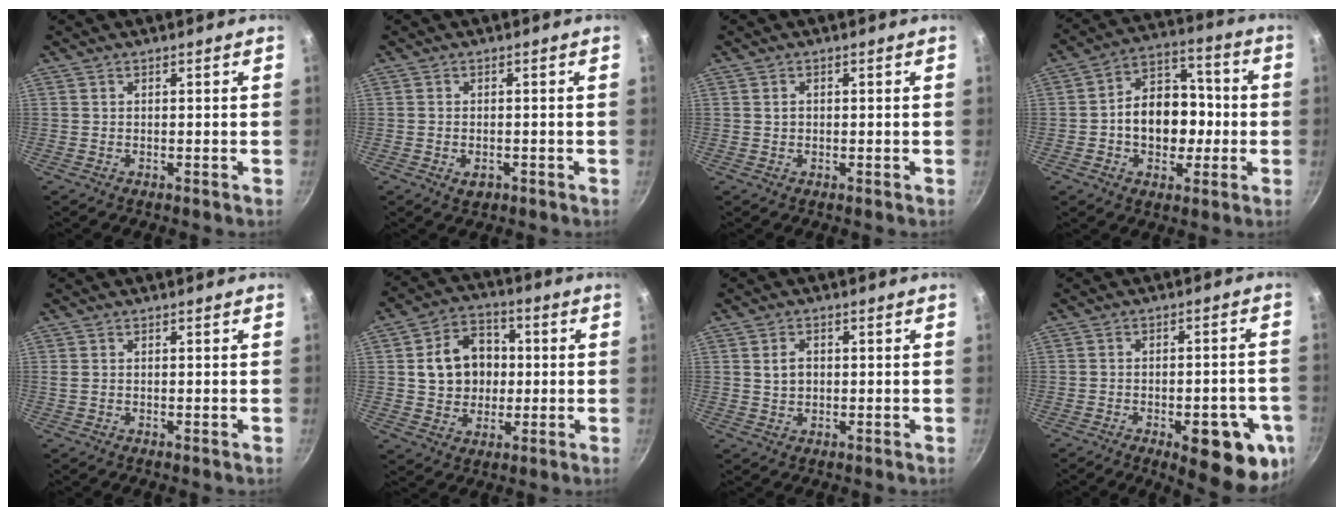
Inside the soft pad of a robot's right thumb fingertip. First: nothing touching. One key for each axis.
{"total": 2.2, "fx": -0.9, "fy": 1.4, "fz": 1.4, "tx": -0.022, "ty": 0.004, "tz": -0.010}
{"total": 1.0, "fx": 0.2, "fy": 0.8, "fz": 0.6, "tx": -0.008, "ty": 0.002, "tz": 0.004}
{"total": 14.5, "fx": -1.4, "fy": 10.2, "fz": 10.2, "tx": -0.114, "ty": 0.038, "tz": -0.025}
{"total": 1.0, "fx": 0.0, "fy": 0.5, "fz": 0.8, "tx": -0.023, "ty": -0.002, "tz": 0.000}
{"total": 12.5, "fx": 1.2, "fy": 10.2, "fz": 7.2, "tx": -0.083, "ty": 0.012, "tz": 0.019}
{"total": 3.2, "fx": 0.5, "fy": 2.4, "fz": 2.1, "tx": -0.031, "ty": 0.002, "tz": 0.010}
{"total": 15.7, "fx": -6.7, "fy": 5.7, "fz": 13.0, "tx": -0.118, "ty": 0.026, "tz": -0.072}